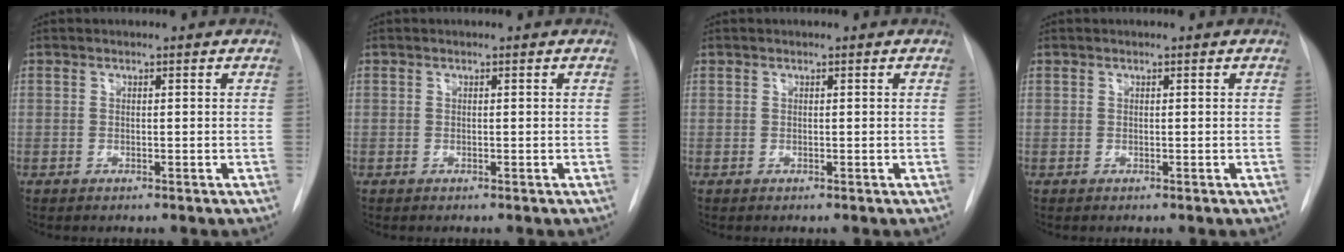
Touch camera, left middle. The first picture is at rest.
{"total": 0.0}
{"total": 0.0}
{"total": 0.0}